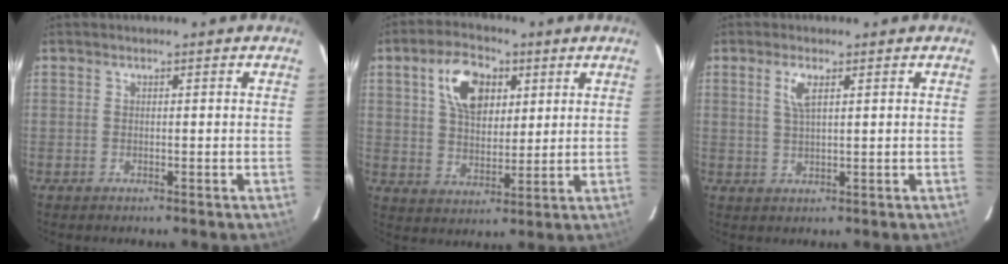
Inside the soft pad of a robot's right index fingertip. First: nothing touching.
{"total": 10.9, "force": [4.4, 6.5, 7.5], "torque": [-0.132, 0.023, 0.080]}
{"total": 3.2, "force": [1.4, 1.0, 2.8], "torque": [-0.056, 0.001, 0.028]}